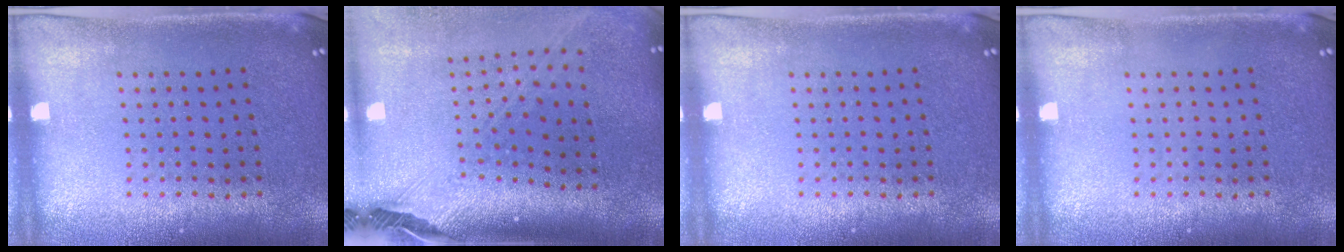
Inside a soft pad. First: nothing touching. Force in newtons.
{"total": 2.8, "press": 2.0, "slide": 2.0}
{"total": 0.0}
{"total": 0.0}